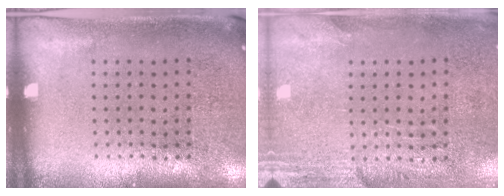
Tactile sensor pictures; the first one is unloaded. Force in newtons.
{"total": 2.8, "press": 2.4, "slide": 1.3}